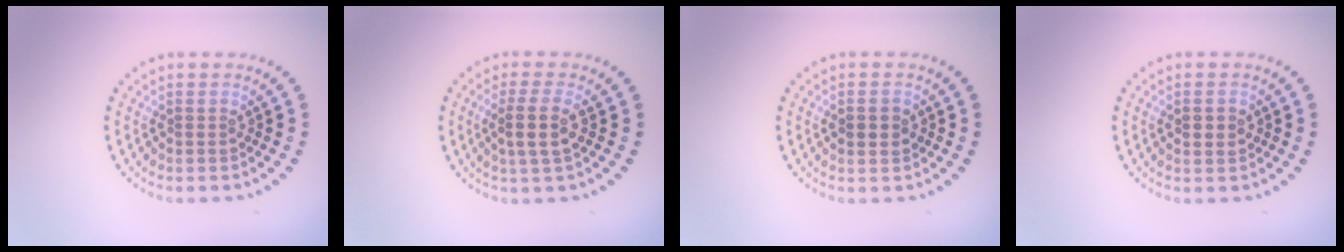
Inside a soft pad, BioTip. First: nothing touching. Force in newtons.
{"total": 2.7, "press": 2.3, "slide": 1.3}
{"total": 1.6, "press": 1.6, "slide": 0.1}
{"total": 1.8, "press": 1.8, "slide": 0.1}